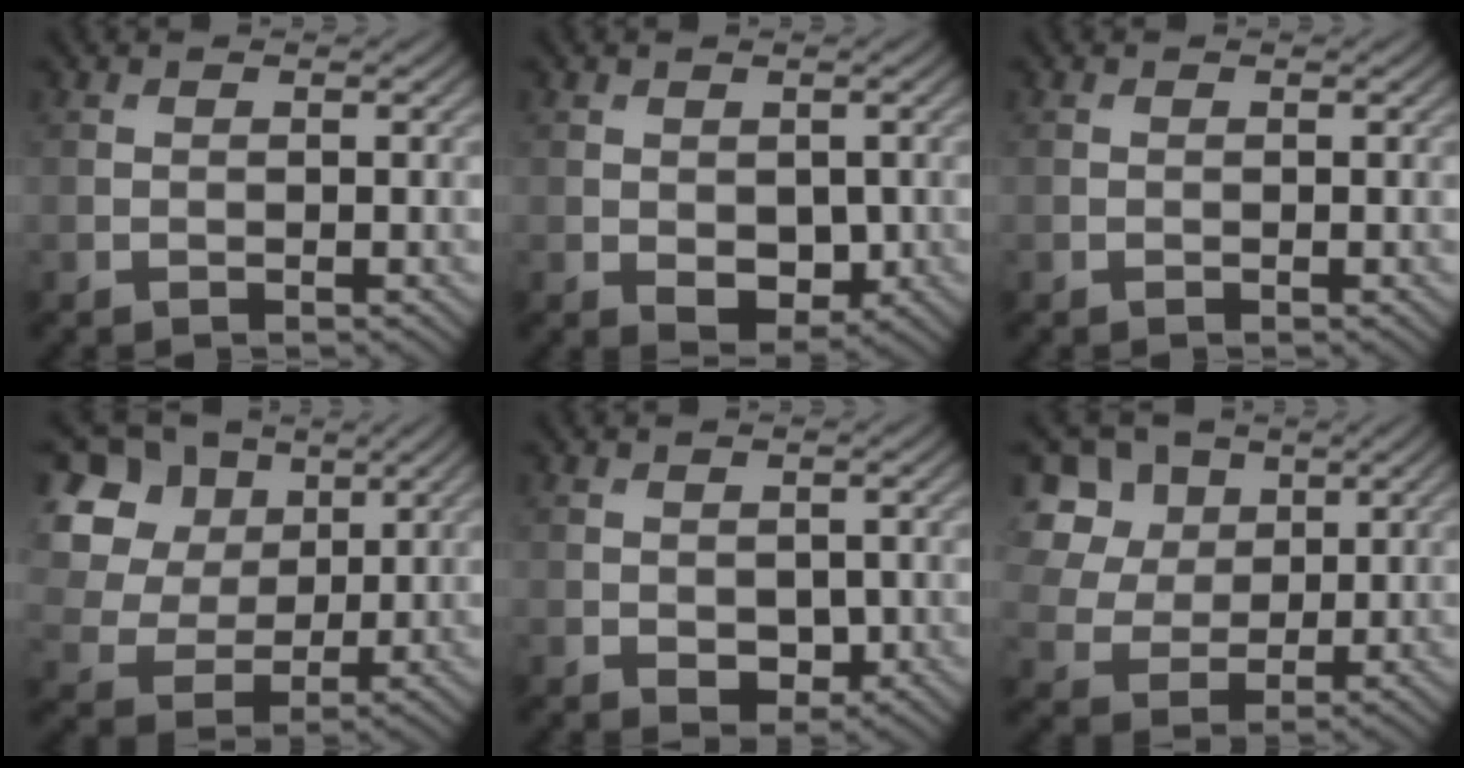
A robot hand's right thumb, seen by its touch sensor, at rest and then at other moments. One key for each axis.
{"total": 3.4, "fx": -0.1, "fy": 2.4, "fz": 2.4, "tx": -0.042, "ty": -0.014, "tz": 0.004}
{"total": 0.0}
{"total": 14.8, "fx": 5.1, "fy": 11.8, "fz": 7.4, "tx": -0.242, "ty": 0.043, "tz": 0.117}
{"total": 2.4, "fx": -0.1, "fy": 1.8, "fz": 1.5, "tx": -0.029, "ty": -0.010, "tz": 0.004}
{"total": 10.6, "fx": 4.2, "fy": 8.2, "fz": 5.1, "tx": -0.158, "ty": 0.019, "tz": 0.094}